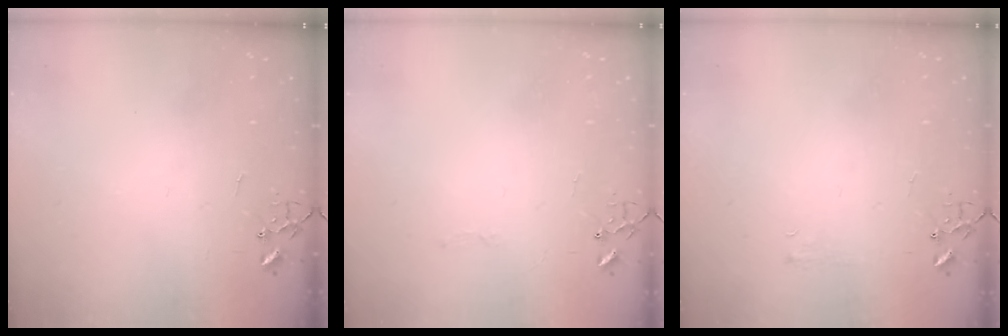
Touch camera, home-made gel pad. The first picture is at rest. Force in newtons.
{"total": 2.5, "press": 2.5, "slide": 0.4}
{"total": 3.8, "press": 3.8, "slide": 0.5}